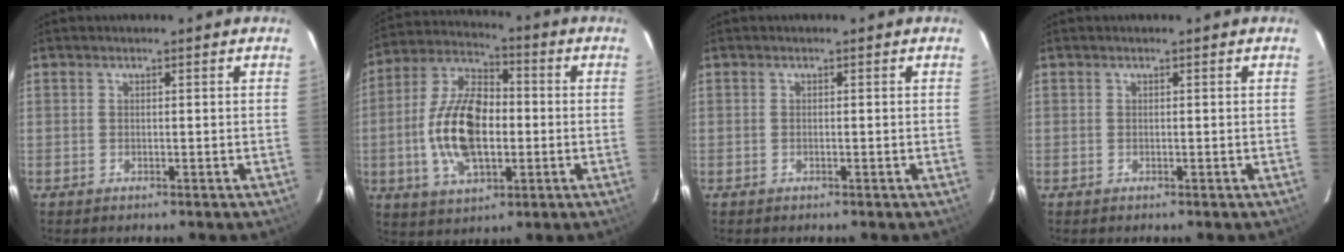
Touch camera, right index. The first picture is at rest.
{"total": 16.1, "force": [-2.2, 8.5, 13.5], "torque": [-0.272, 0.011, -0.039]}
{"total": 0.0}
{"total": 0.0}